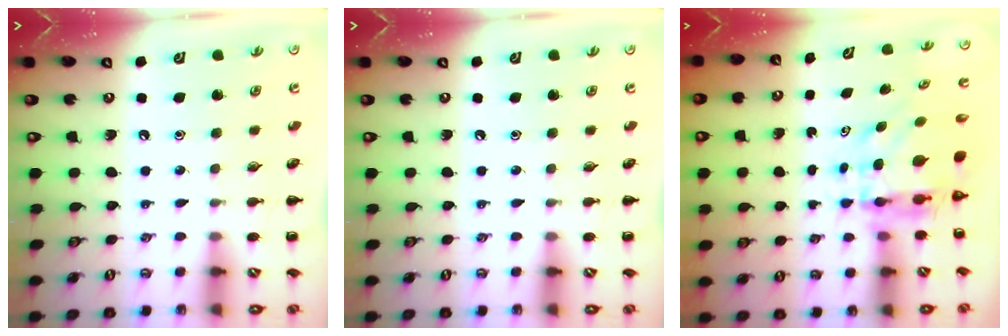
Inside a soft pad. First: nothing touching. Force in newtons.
{"total": 0.0}
{"total": 6.0, "press": 5.8, "slide": 1.4}